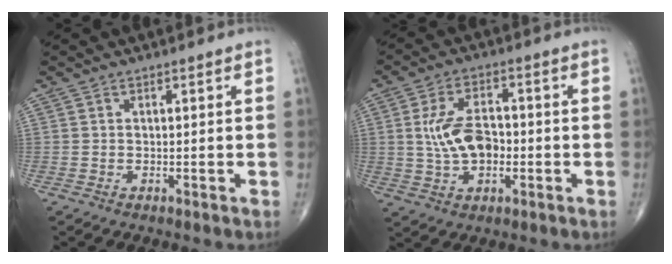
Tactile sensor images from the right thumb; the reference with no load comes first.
{"total": 9.6, "force": [-0.4, 5.8, 7.7], "torque": [-0.132, 0.014, -0.006]}